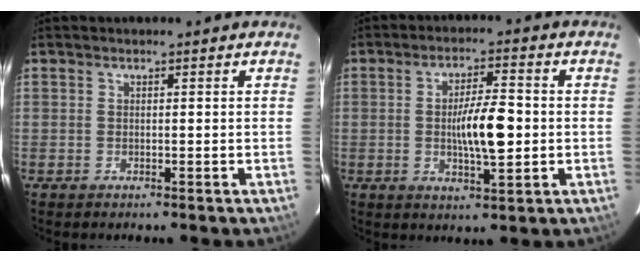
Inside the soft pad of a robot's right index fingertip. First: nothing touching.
{"total": 8.2, "force": [-0.6, 1.6, 8.0], "torque": [-0.141, 0.002, -0.009]}